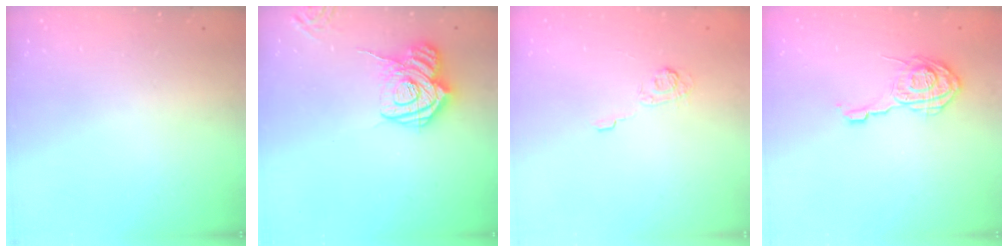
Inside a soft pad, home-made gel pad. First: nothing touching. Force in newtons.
{"total": 14.7, "press": 14.6, "slide": 1.5}
{"total": 3.3, "press": 2.9, "slide": 1.6}
{"total": 12.7, "press": 12.7, "slide": 1.0}